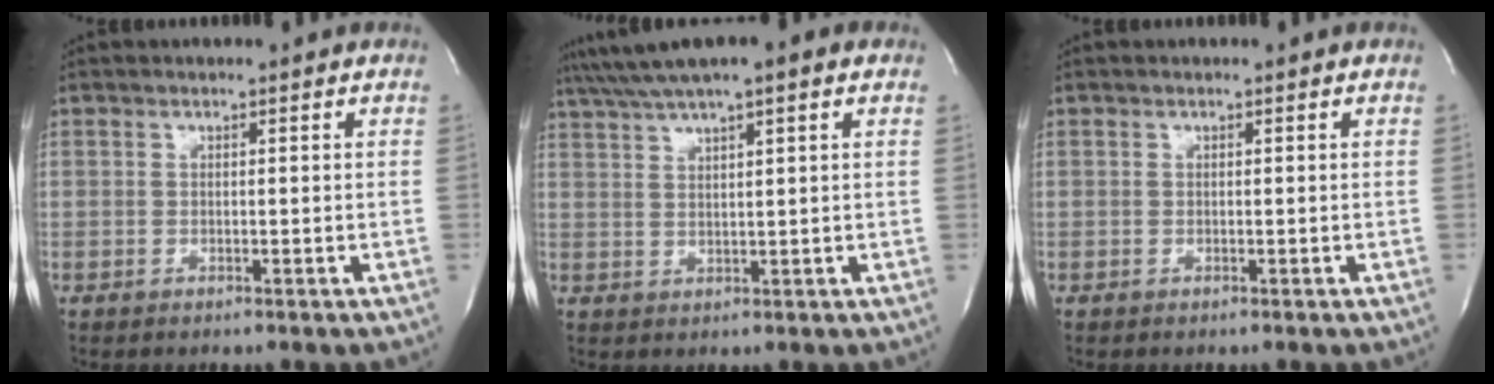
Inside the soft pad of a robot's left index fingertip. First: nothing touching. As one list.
[{"total": 9.0, "force": [6.5, 0.5, 6.2], "torque": [-0.112, 0.042, 0.101]}, {"total": 0.0}]